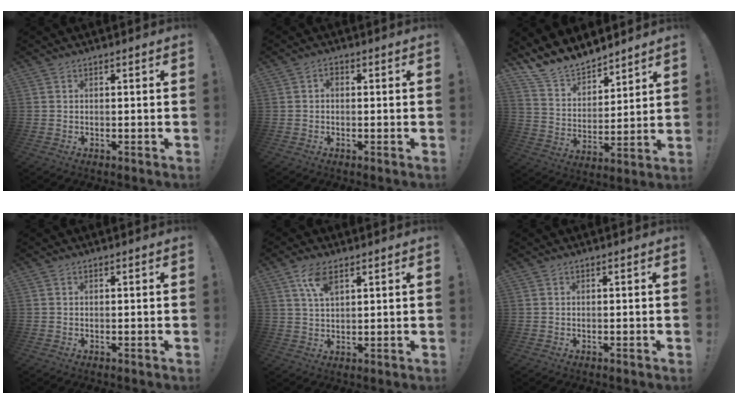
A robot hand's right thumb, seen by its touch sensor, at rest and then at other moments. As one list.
[{"total": 1.6, "force": [-0.5, 1.1, 1.1], "torque": [-0.024, 0.008, -0.010]}, {"total": 12.3, "force": [11.6, 3.7, 1.5], "torque": [-0.065, -0.102, 0.220]}, {"total": 0.0}, {"total": 6.7, "force": [3.8, 2.8, 4.7], "torque": [-0.091, -0.008, 0.069]}, {"total": 0.0}]